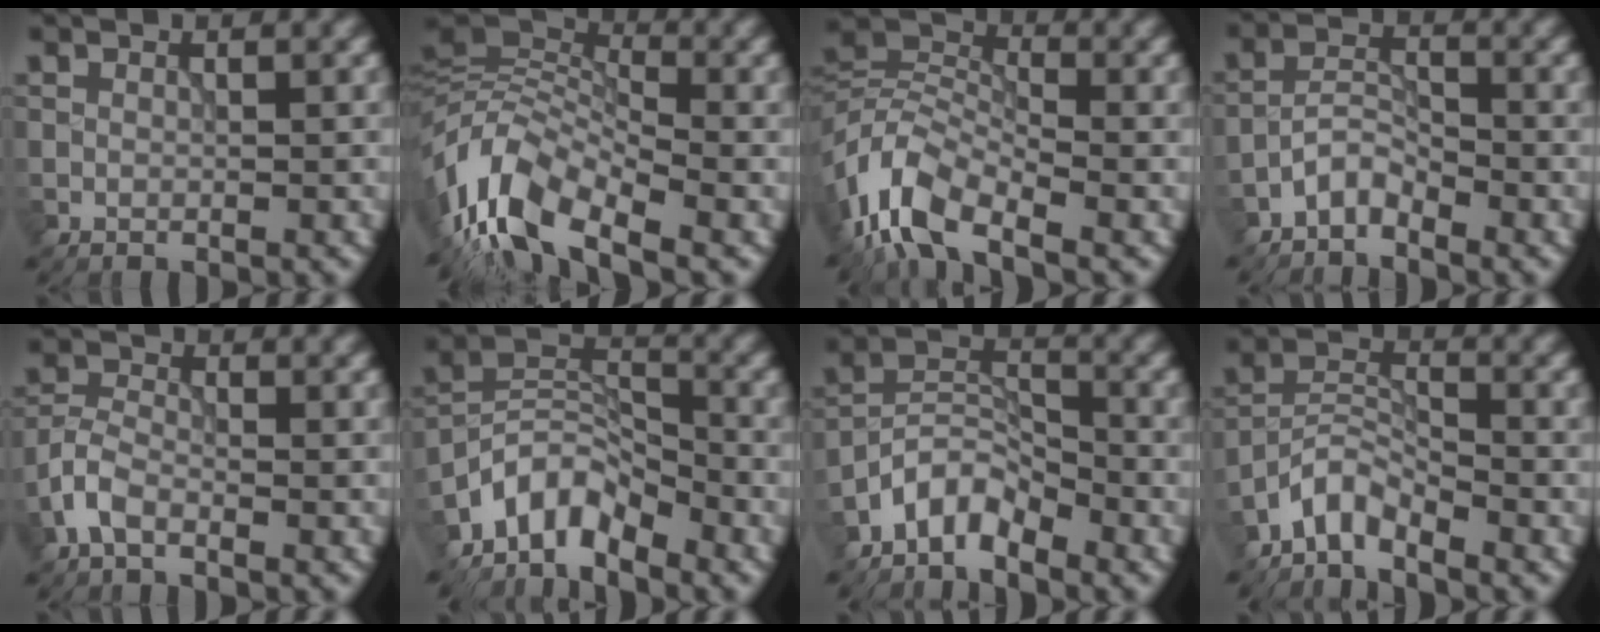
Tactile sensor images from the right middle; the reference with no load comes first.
{"total": 9.9, "force": [-4.2, 4.6, 7.7], "torque": [-0.140, 0.013, -0.101]}
{"total": 7.6, "force": [-4.3, 3.5, 5.2], "torque": [-0.100, 0.010, -0.105]}
{"total": 2.4, "force": [-2.1, 0.9, 0.9], "torque": [-0.014, 0.014, -0.045]}
{"total": 2.6, "force": [-1.6, 1.2, 1.6], "torque": [-0.035, 0.006, -0.046]}
{"total": 5.5, "force": [-4.5, 2.3, 2.1], "torque": [-0.026, 0.004, -0.099]}
{"total": 4.1, "force": [-3.4, 1.7, 1.6], "torque": [-0.023, 0.010, -0.077]}
{"total": 3.3, "force": [-2.9, 0.9, 1.1], "torque": [-0.020, 0.009, -0.070]}